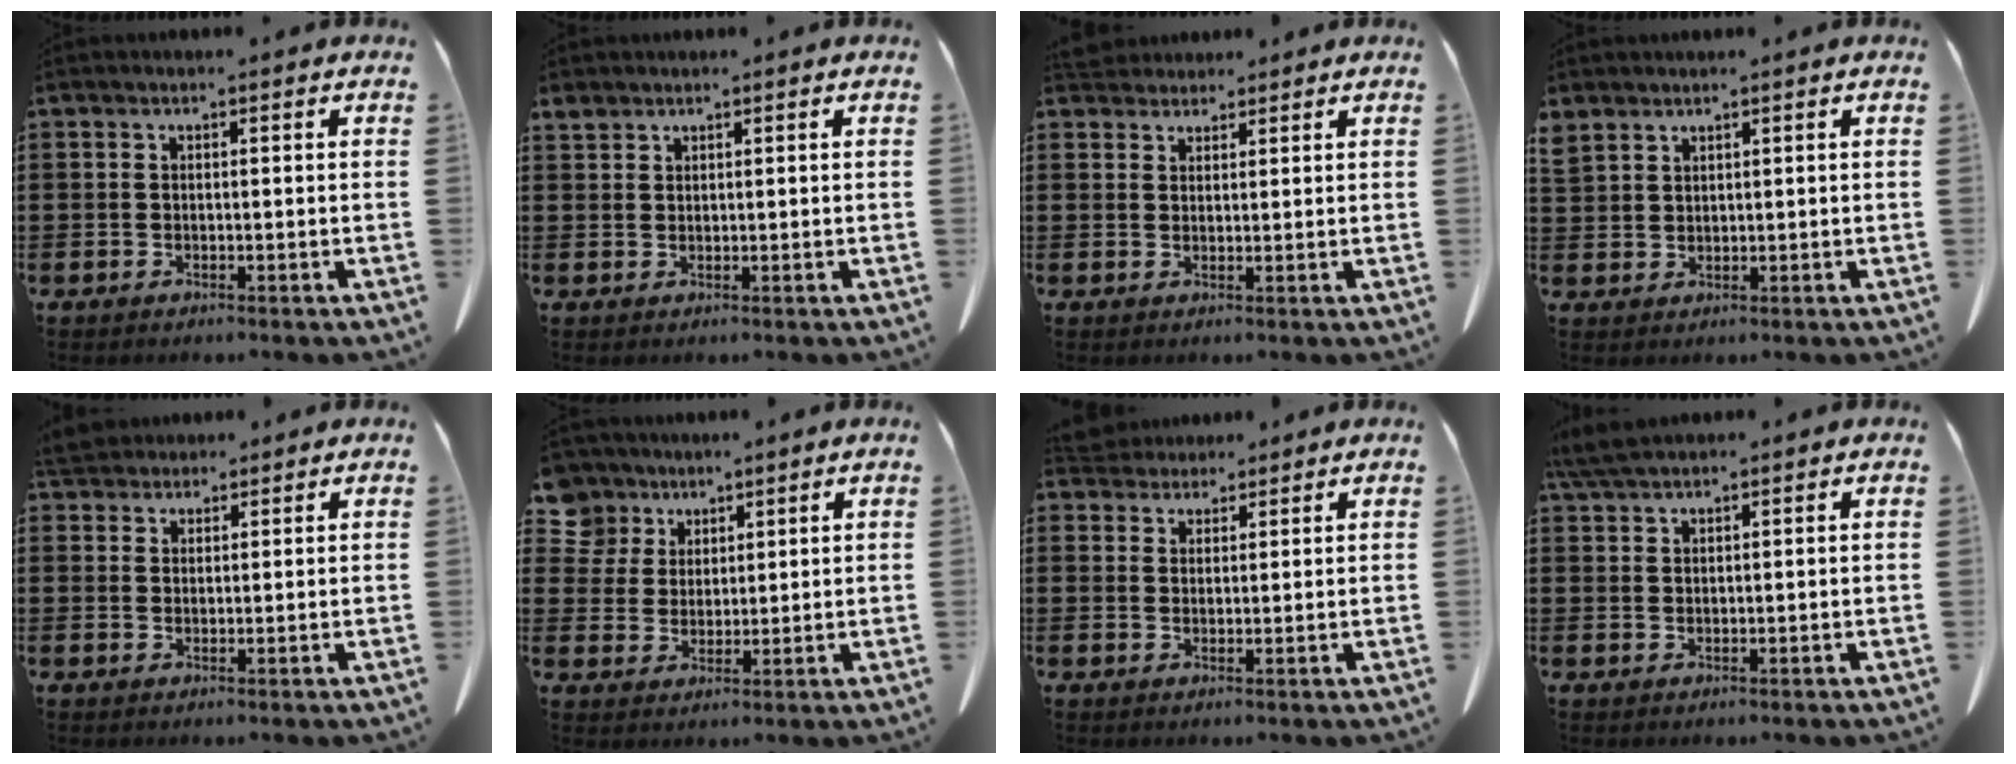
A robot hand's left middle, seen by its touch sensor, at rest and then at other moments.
{"total": 1.4, "force": [1.2, 0.4, 0.4], "torque": [-0.011, 0.001, 0.024]}
{"total": 3.0, "force": [2.9, 0.9, 0.4], "torque": [-0.016, -0.003, 0.056]}
{"total": 1.9, "force": [1.8, 0.6, 0.1], "torque": [-0.008, -0.001, 0.037]}
{"total": 3.6, "force": [3.3, 1.1, 0.8], "torque": [-0.026, -0.002, 0.064]}
{"total": 5.7, "force": [4.0, 4.1, 0.3], "torque": [-0.032, -0.010, 0.073]}
{"total": 3.2, "force": [3.0, 0.9, -0.1], "torque": [-0.010, -0.004, 0.058]}
{"total": 3.8, "force": [3.2, 0.6, 2.0], "torque": [-0.048, -0.001, 0.061]}